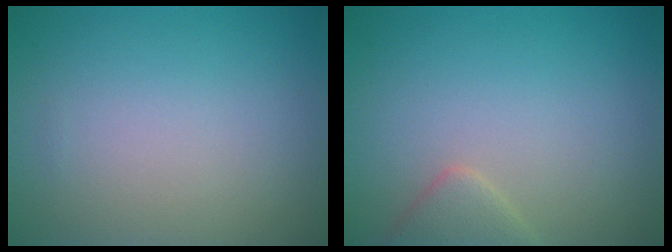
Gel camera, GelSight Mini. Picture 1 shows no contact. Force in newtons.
{"total": 2.0, "press": 2.0, "slide": 0.1}